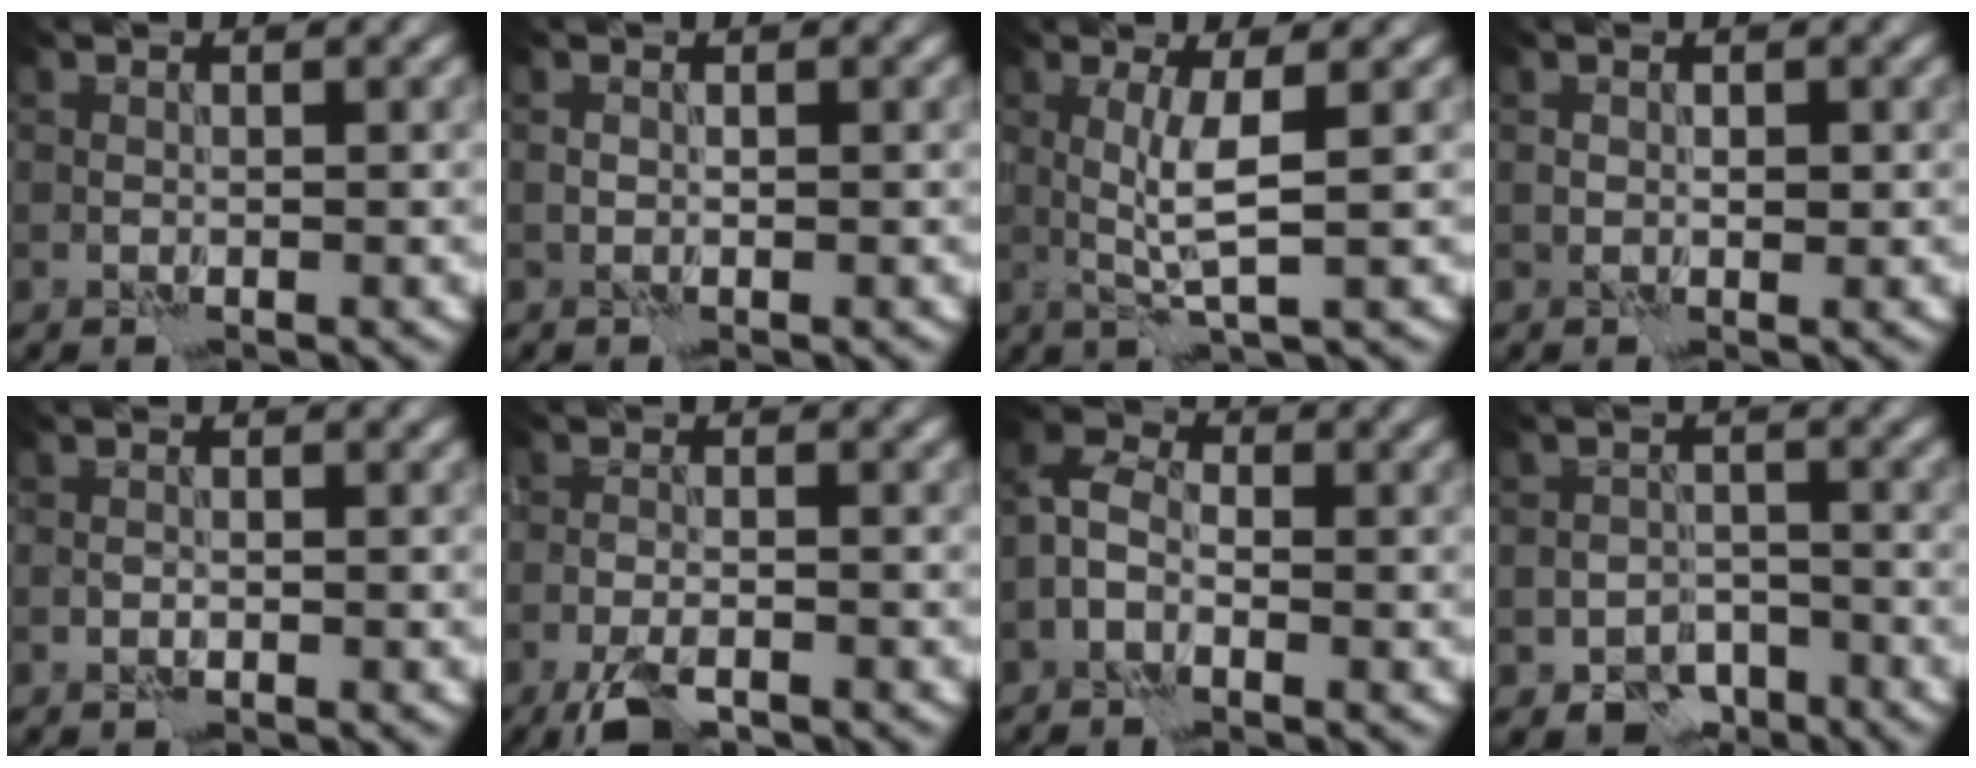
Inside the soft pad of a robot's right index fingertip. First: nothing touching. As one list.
[{"total": 0.0}, {"total": 3.2, "force": [0.5, 0.3, 3.2], "torque": [-0.068, -0.003, 0.012]}, {"total": 0.7, "force": [0.0, 0.4, 0.6], "torque": [-0.010, 0.002, 0.003]}, {"total": 0.5, "force": [-0.3, 0.3, 0.3], "torque": [-0.007, 0.000, -0.005]}, {"total": 4.0, "force": [-2.8, 1.1, 2.6], "torque": [-0.053, -0.008, -0.056]}, {"total": 2.3, "force": [-1.1, 1.3, 1.5], "torque": [-0.031, 0.014, -0.033]}, {"total": 3.7, "force": [-2.5, 2.5, 1.4], "torque": [-0.016, -0.003, -0.044]}]